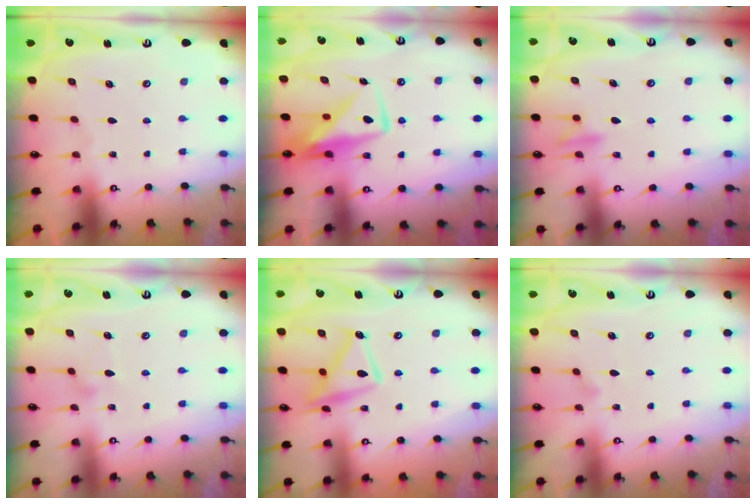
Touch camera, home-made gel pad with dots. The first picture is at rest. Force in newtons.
{"total": 9.8, "press": 9.7, "slide": 1.0}
{"total": 8.9, "press": 8.9, "slide": 0.9}
{"total": 8.1, "press": 8.1, "slide": 0.4}
{"total": 13.9, "press": 13.9, "slide": 1.1}
{"total": 6.0, "press": 6.0, "slide": 0.2}